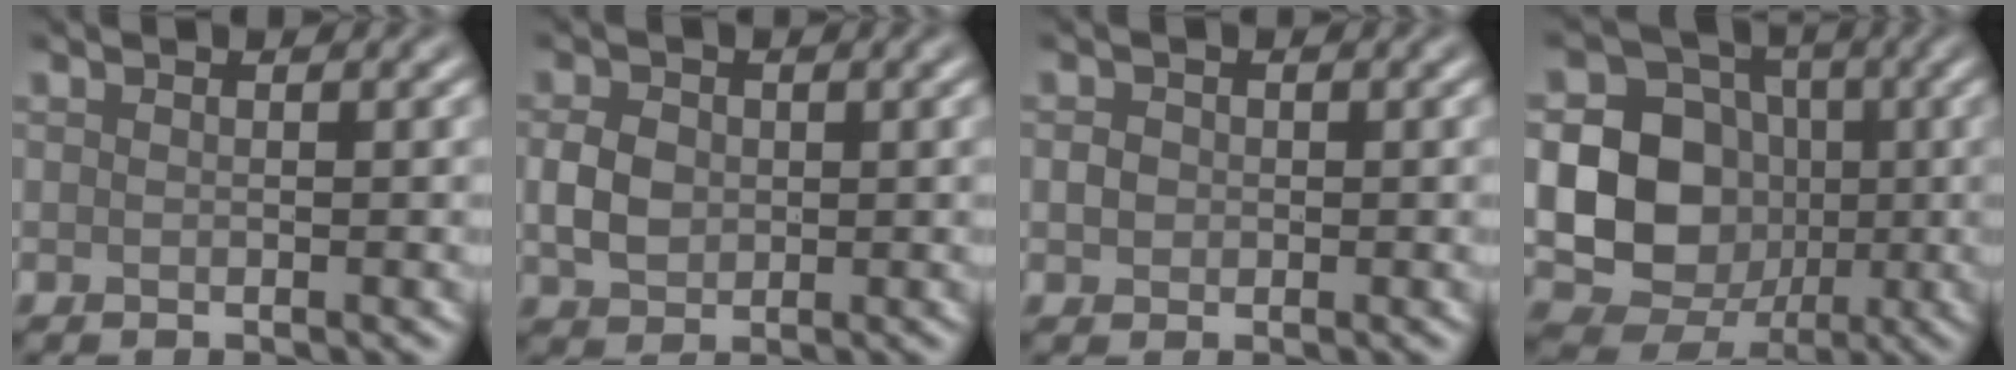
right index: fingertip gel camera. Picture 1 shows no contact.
{"total": 2.9, "force": [0.1, 2.3, 1.8], "torque": [-0.041, 0.001, -0.003]}
{"total": 1.2, "force": [-0.1, 1.1, 0.5], "torque": [-0.007, 0.001, -0.006]}
{"total": 9.2, "force": [-1.0, 7.9, 4.7], "torque": [-0.072, -0.007, -0.035]}